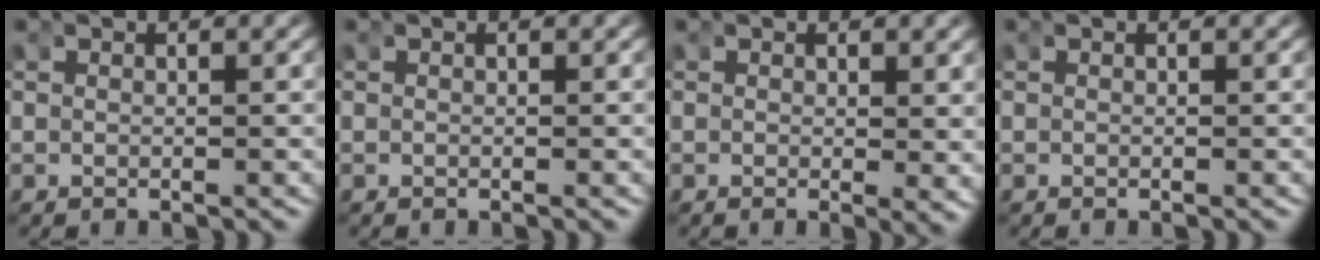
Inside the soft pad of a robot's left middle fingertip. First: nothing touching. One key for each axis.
{"total": 0.0}
{"total": 0.9, "fx": 0.1, "fy": 0.3, "fz": 0.9, "tx": -0.011, "ty": -0.008, "tz": 0.003}
{"total": 0.0}